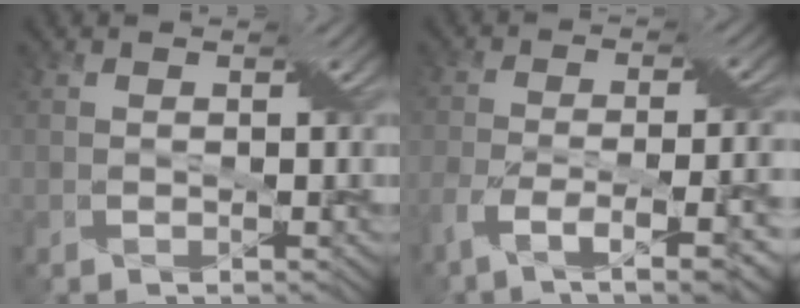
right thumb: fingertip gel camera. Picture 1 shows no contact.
{"total": 10.1, "force": [-6.0, 2.6, 7.7], "torque": [-0.138, -0.006, -0.102]}